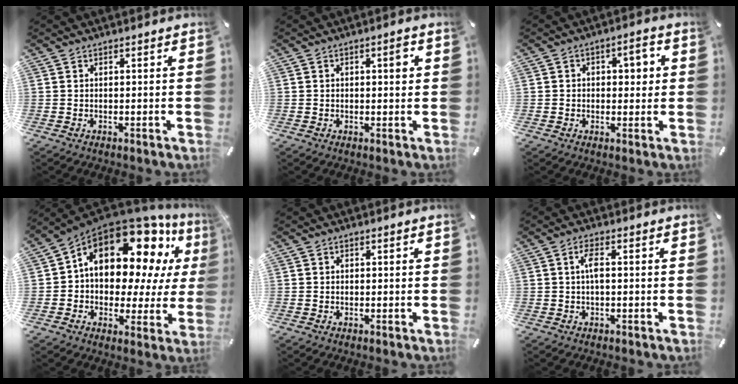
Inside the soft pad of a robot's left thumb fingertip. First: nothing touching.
{"total": 3.0, "force": [0.6, 1.4, 2.6], "torque": [-0.028, 0.000, 0.003]}
{"total": 4.5, "force": [-0.2, 3.2, 3.1], "torque": [-0.040, 0.005, -0.014]}
{"total": 17.9, "force": [9.0, 10.6, 11.3], "torque": [-0.183, -0.071, 0.148]}
{"total": 0.6, "force": [-0.1, 0.6, 0.2], "torque": [-0.002, 0.005, -0.003]}
{"total": 3.1, "force": [0.0, 1.0, 3.0], "torque": [-0.065, 0.003, -0.004]}